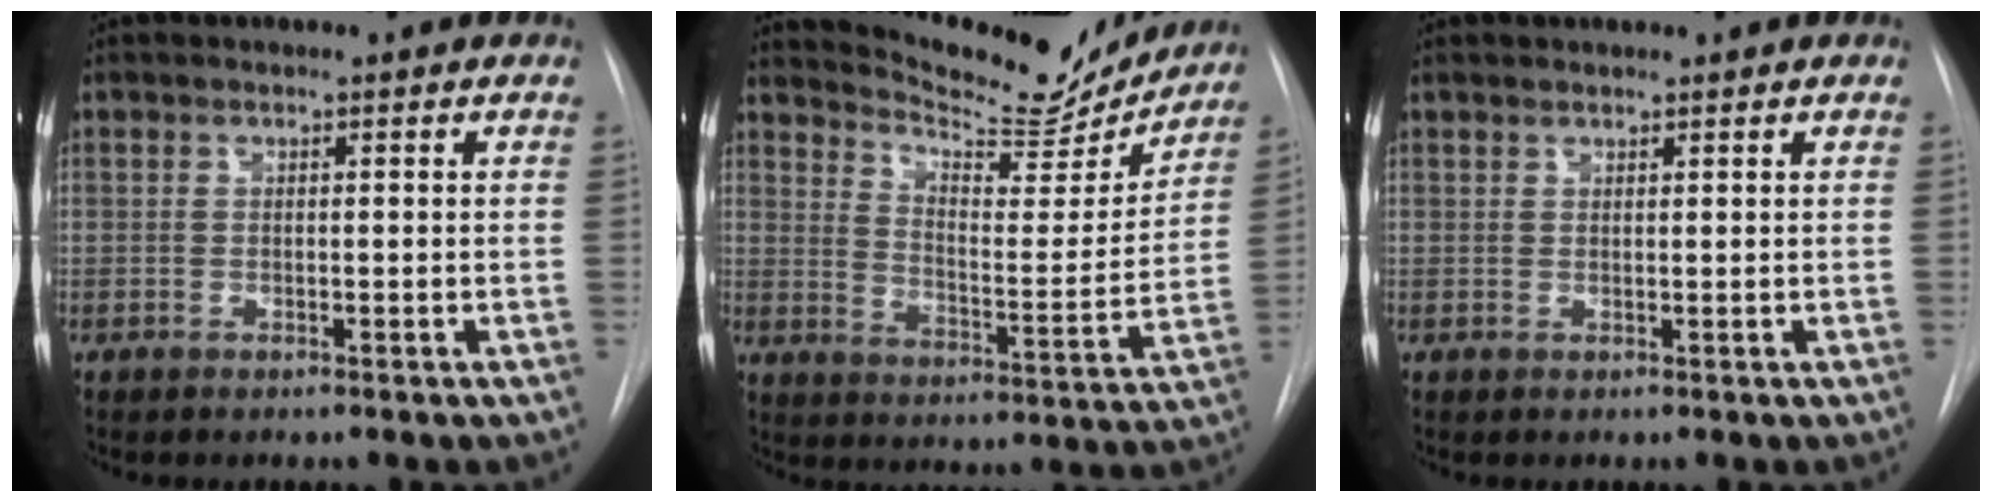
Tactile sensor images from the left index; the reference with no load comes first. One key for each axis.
{"total": 16.3, "fx": 15.6, "fy": 2.6, "fz": 3.7, "tx": -0.058, "ty": -0.041, "tz": 0.219}
{"total": 0.8, "fx": 0.8, "fy": 0.0, "fz": 0.0, "tx": -0.005, "ty": 0.004, "tz": 0.018}